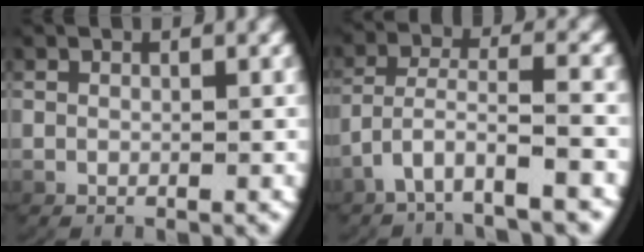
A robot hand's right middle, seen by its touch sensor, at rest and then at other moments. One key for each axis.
{"total": 3.7, "fx": -1.9, "fy": 1.0, "fz": 3.0, "tx": -0.075, "ty": -0.019, "tz": -0.020}